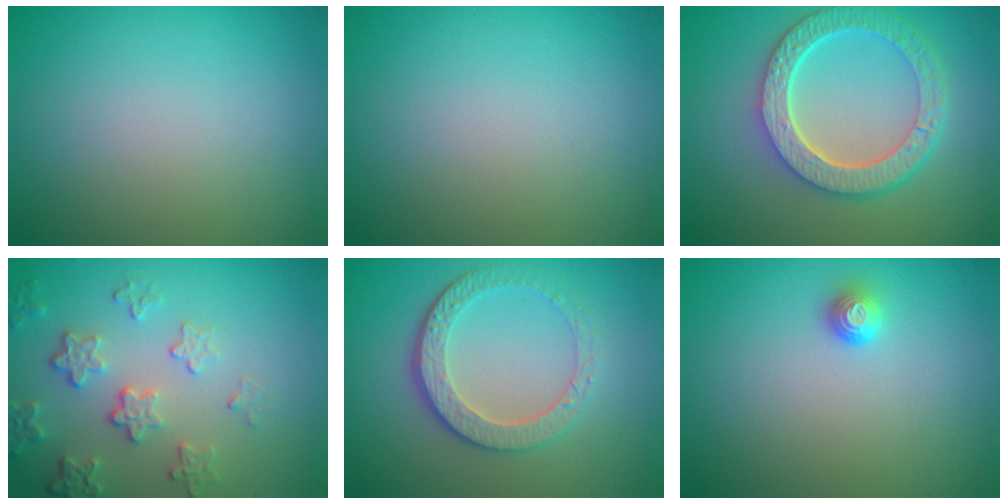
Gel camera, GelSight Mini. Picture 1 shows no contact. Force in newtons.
{"total": 0.0}
{"total": 6.4, "press": 4.9, "slide": 4.1}
{"total": 4.1, "press": 3.2, "slide": 2.7}
{"total": 4.6, "press": 3.3, "slide": 3.2}
{"total": 1.2, "press": 1.1, "slide": 0.4}